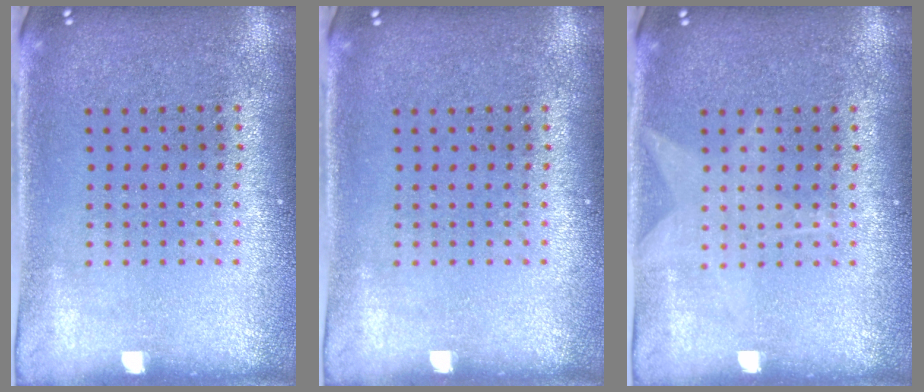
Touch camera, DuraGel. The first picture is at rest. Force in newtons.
{"total": 0.0}
{"total": 1.0, "press": 1.0, "slide": 0.1}